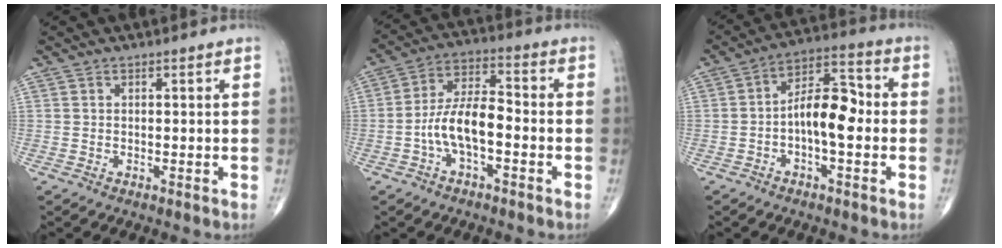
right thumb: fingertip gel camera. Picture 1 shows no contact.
{"total": 9.7, "force": [-2.7, 4.2, 8.3], "torque": [-0.159, 0.041, -0.057]}
{"total": 10.4, "force": [-1.4, 4.8, 9.0], "torque": [-0.137, 0.040, -0.032]}